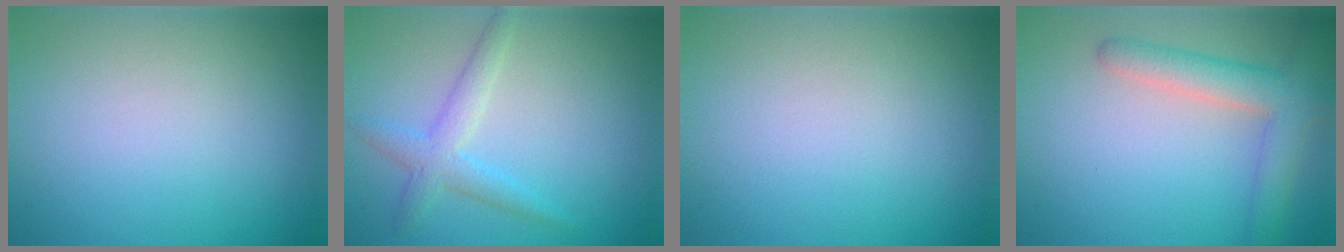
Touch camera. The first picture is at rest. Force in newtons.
{"total": 2.7, "press": 2.7, "slide": 0.1}
{"total": 0.0}
{"total": 4.3, "press": 4.3, "slide": 0.2}